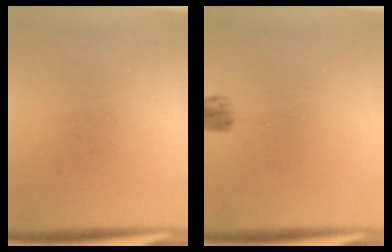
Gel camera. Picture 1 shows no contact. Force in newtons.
{"total": 2.1}